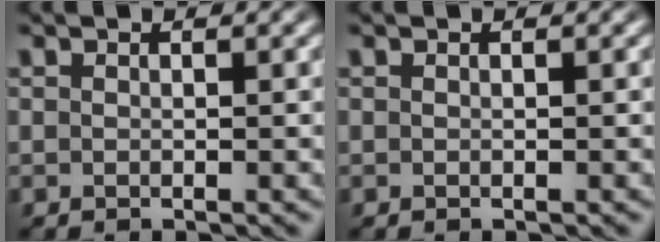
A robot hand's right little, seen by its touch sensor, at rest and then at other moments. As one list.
[{"total": 0.0}]